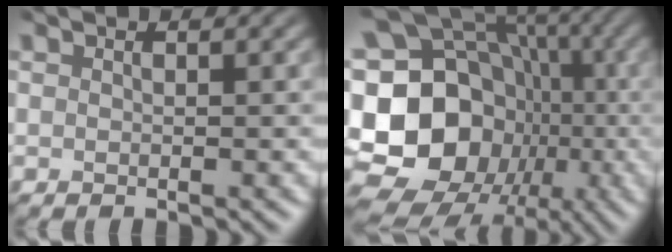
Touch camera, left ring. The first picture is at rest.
{"total": 20.8, "force": [-6.1, 18.3, 7.8], "torque": [-0.160, 0.010, -0.115]}